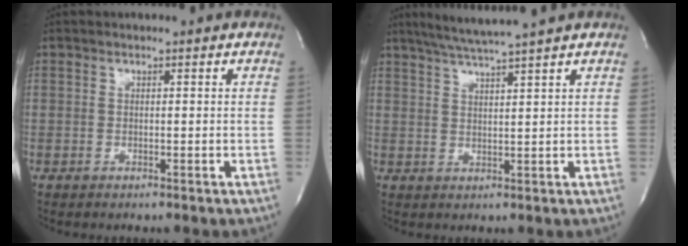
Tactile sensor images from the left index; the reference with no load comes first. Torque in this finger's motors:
{"motor_torque": [-0.01, -0.16, -0.15, 0.00]}